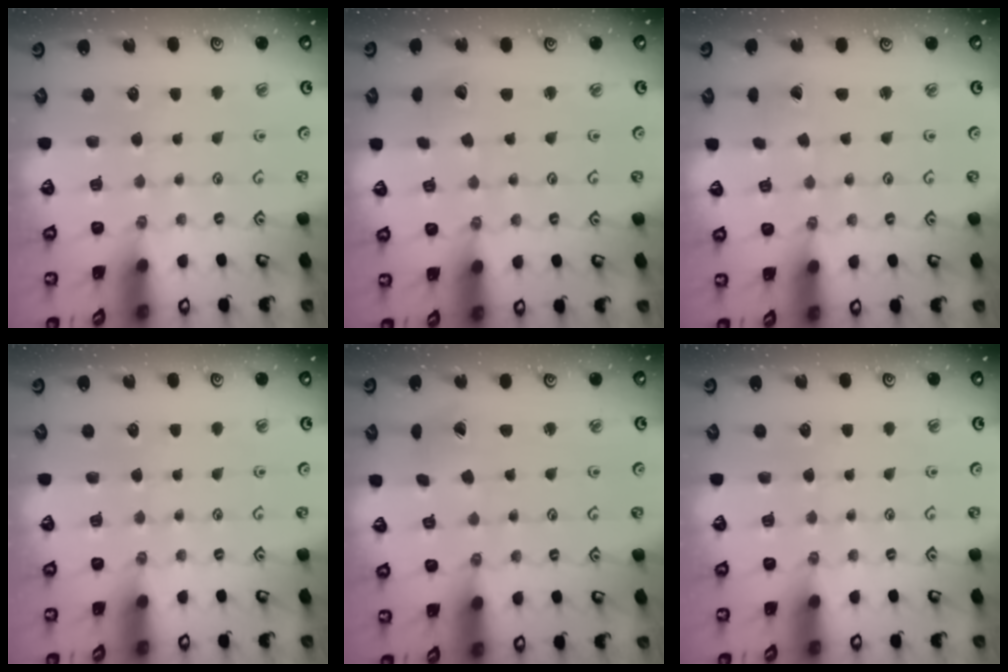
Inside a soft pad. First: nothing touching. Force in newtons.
{"total": 2.4, "press": 2.4, "slide": 0.3}
{"total": 0.8, "press": 0.7, "slide": 0.1}
{"total": 0.0}
{"total": 2.0, "press": 2.0, "slide": 0.2}
{"total": 0.0}